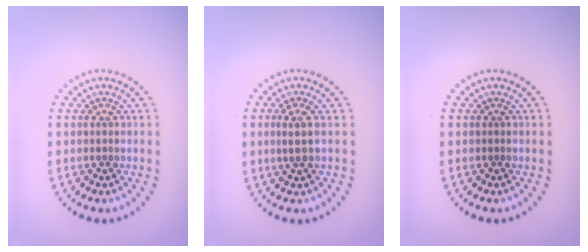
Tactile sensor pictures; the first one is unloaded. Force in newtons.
{"total": 1.8, "press": 1.4, "slide": 1.2}
{"total": 0.0}